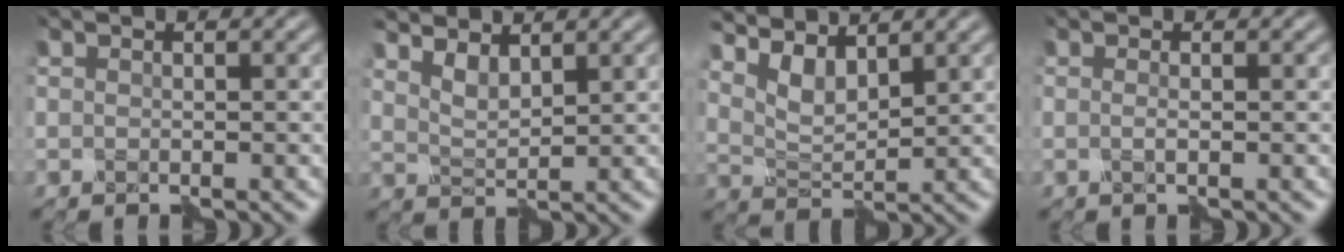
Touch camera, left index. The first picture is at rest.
{"total": 1.9, "force": [1.5, 0.6, 1.1], "torque": [-0.025, -0.003, 0.029]}
{"total": 3.2, "force": [2.2, 1.2, 2.0], "torque": [-0.051, -0.003, 0.042]}
{"total": 0.8, "force": [-0.4, 0.0, 0.7], "torque": [-0.016, 0.000, -0.007]}